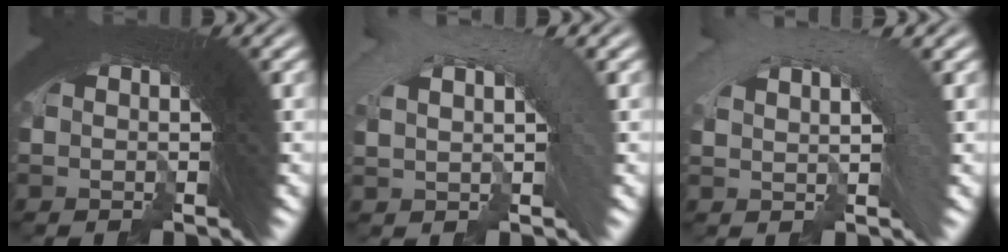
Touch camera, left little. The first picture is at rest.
{"total": 3.3, "force": [-2.4, 2.2, 0.1], "torque": [-0.004, 0.005, -0.041]}
{"total": 2.9, "force": [-2.3, 1.8, -0.1], "torque": [-0.001, 0.000, -0.038]}